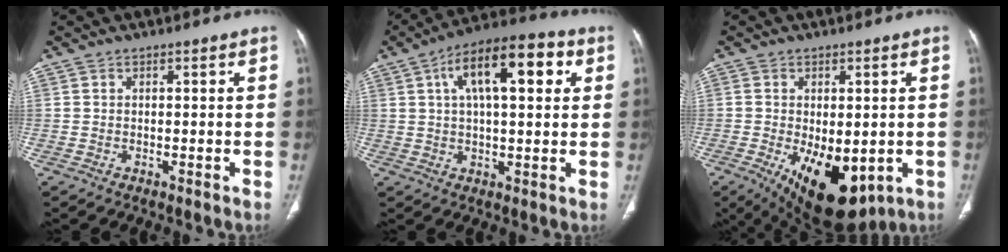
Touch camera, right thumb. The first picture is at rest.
{"total": 15.7, "force": [5.1, 6.5, 13.4], "torque": [-0.192, 0.019, 0.073]}
{"total": 15.1, "force": [-4.6, 8.0, 12.0], "torque": [-0.176, -0.018, -0.044]}